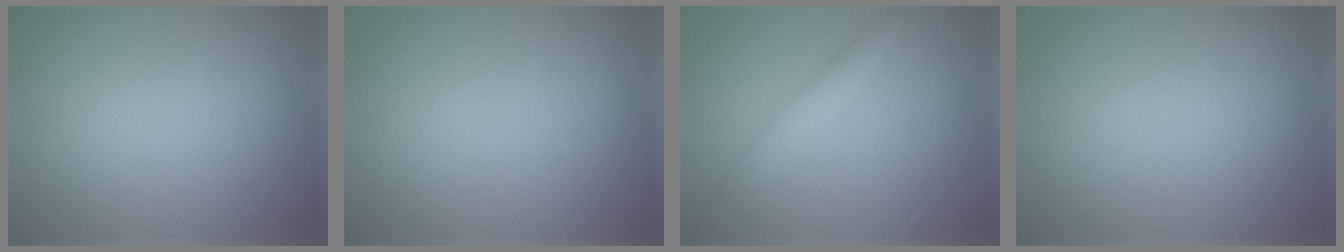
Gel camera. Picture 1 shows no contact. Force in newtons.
{"total": 0.0}
{"total": 1.8, "press": 1.8, "slide": 0.0}
{"total": 0.0}